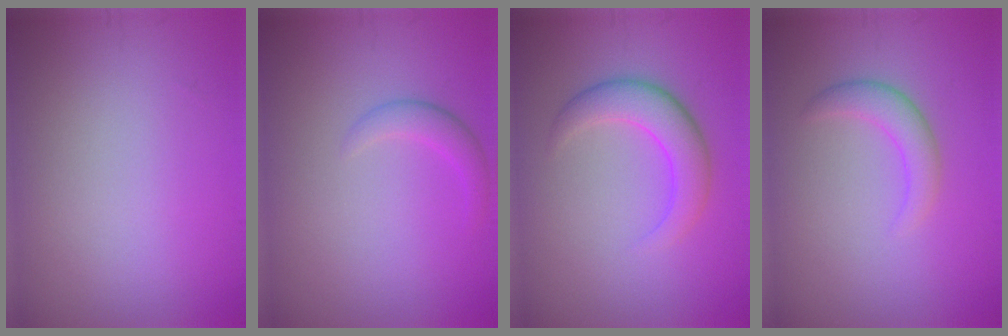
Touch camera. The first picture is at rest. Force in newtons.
{"total": 1.8, "press": 1.8, "slide": 0.1}
{"total": 4.0, "press": 4.0, "slide": 0.1}
{"total": 2.5, "press": 2.5, "slide": 0.1}